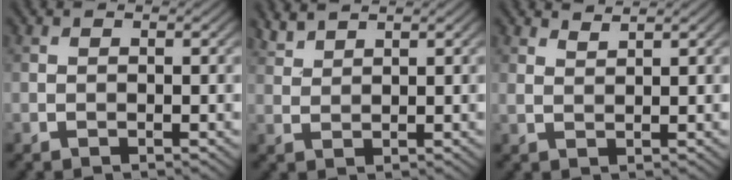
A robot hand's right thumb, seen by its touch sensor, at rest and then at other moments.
{"total": 2.3, "force": [2.2, 0.3, 0.8], "torque": [-0.021, 0.005, 0.048]}
{"total": 1.7, "force": [1.6, 0.1, 0.6], "torque": [-0.020, 0.003, 0.034]}